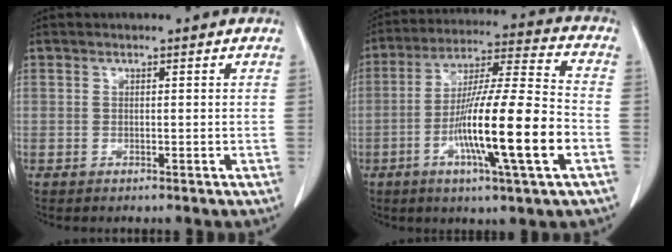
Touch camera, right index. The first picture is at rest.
{"total": 17.0, "force": [-5.1, 0.1, 16.3], "torque": [-0.291, -0.010, -0.092]}